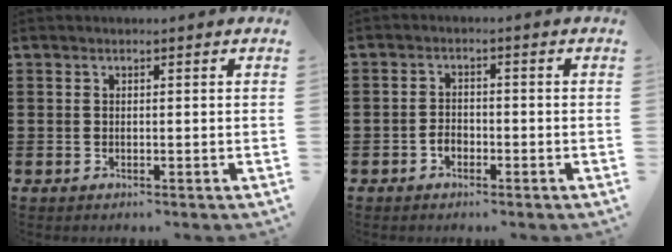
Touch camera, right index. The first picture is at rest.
{"total": 1.8, "force": [-1.1, 1.1, 1.0], "torque": [-0.022, 0.002, -0.022]}